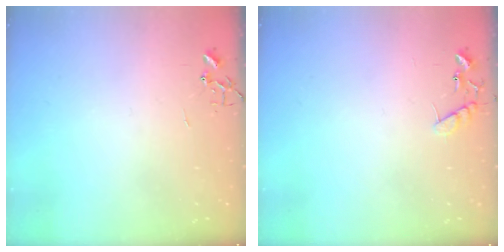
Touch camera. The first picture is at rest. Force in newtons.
{"total": 8.8, "press": 8.8, "slide": 0.4}